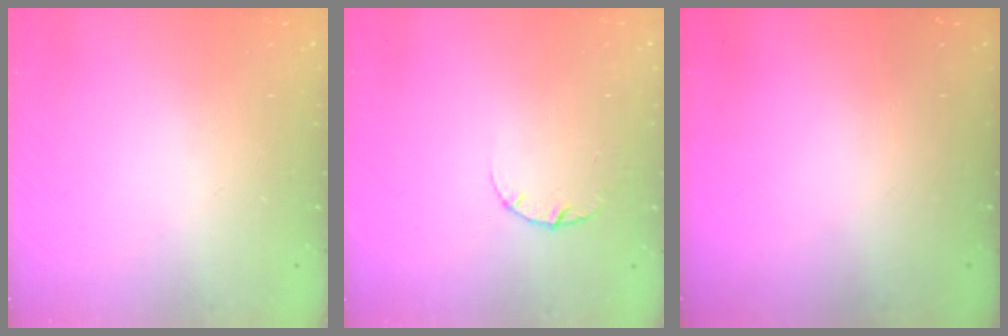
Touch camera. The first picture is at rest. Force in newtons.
{"total": 2.6, "press": 2.6, "slide": 0.3}
{"total": 0.0}